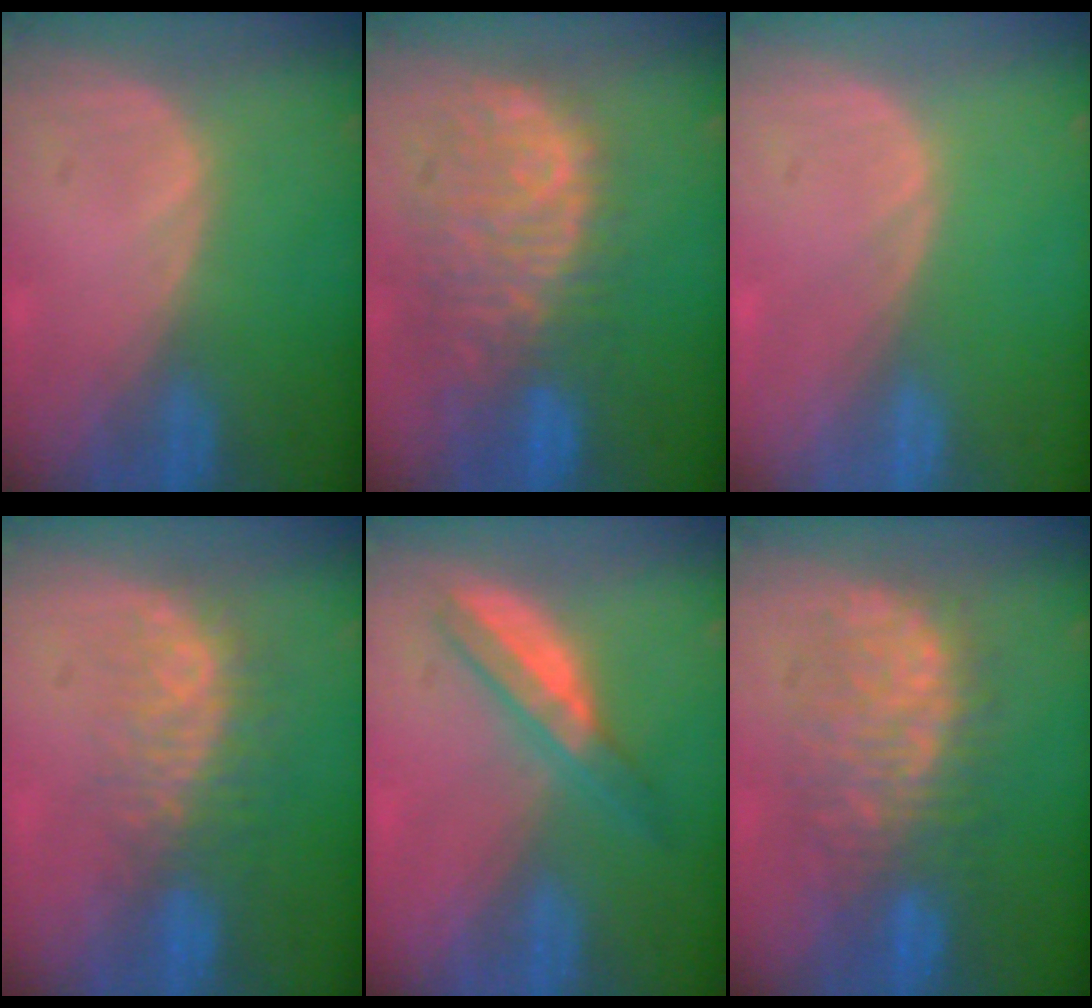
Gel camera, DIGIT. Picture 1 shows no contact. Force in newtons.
{"total": 11.4, "press": 9.8, "slide": 5.9}
{"total": 0.0}
{"total": 8.4, "press": 7.1, "slide": 4.4}
{"total": 4.8, "press": 4.8, "slide": 0.7}
{"total": 9.1, "press": 9.1, "slide": 0.6}